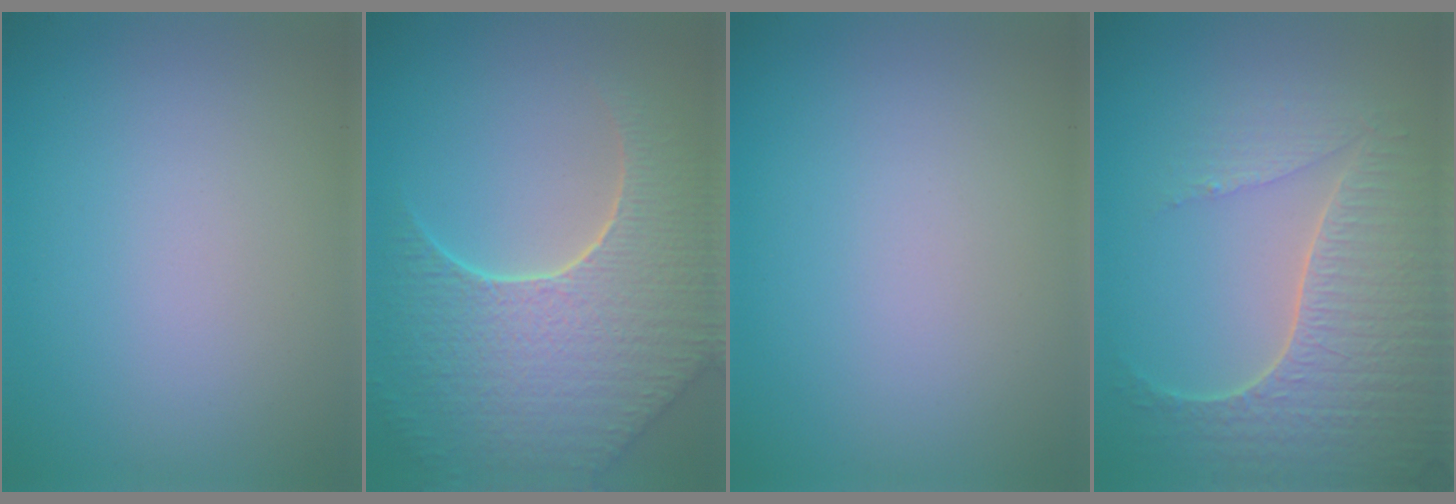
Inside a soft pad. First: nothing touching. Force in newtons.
{"total": 8.6, "press": 6.1, "slide": 6.1}
{"total": 0.0}
{"total": 5.9, "press": 4.8, "slide": 3.4}